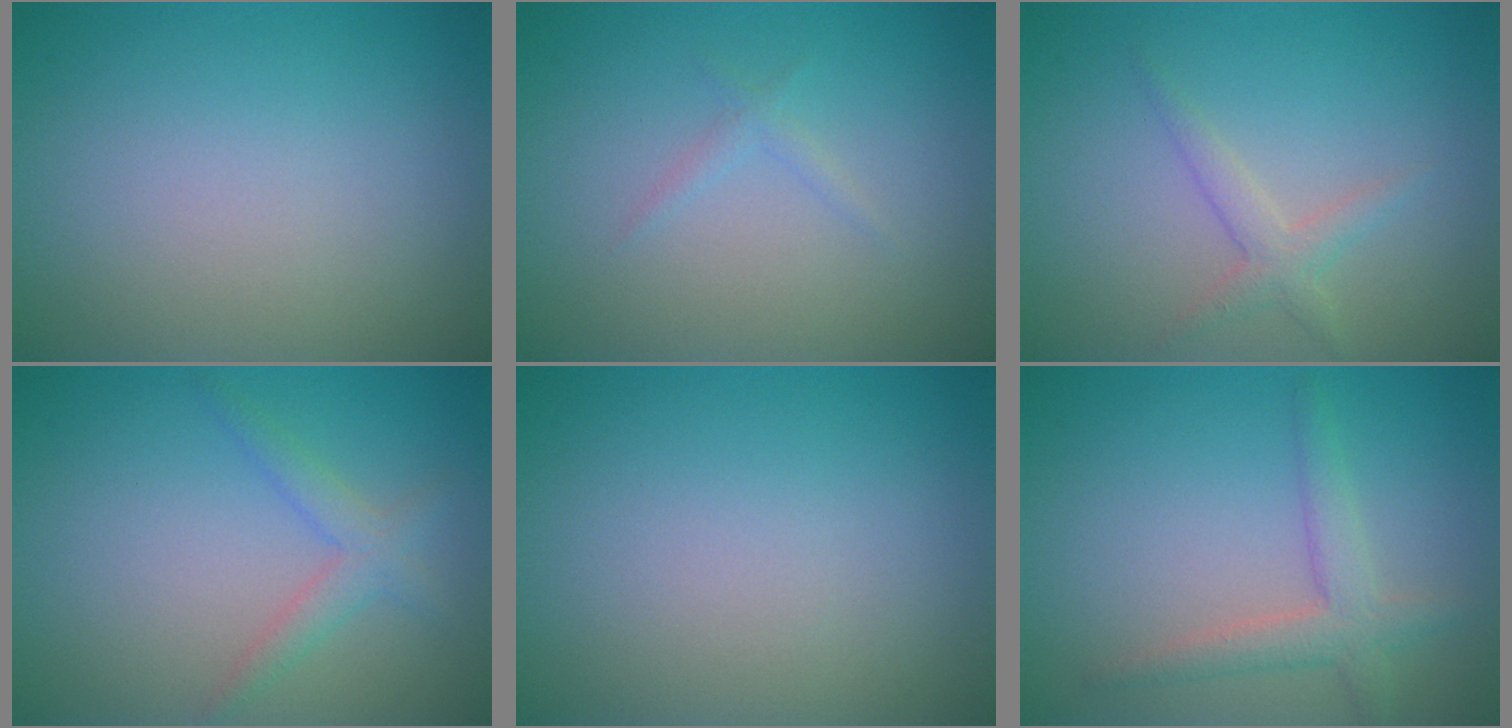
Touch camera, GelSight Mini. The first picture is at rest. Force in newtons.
{"total": 0.9, "press": 0.9, "slide": 0.1}
{"total": 1.8, "press": 1.8, "slide": 0.1}
{"total": 2.1, "press": 2.1, "slide": 0.1}
{"total": 0.0}
{"total": 2.8, "press": 2.8, "slide": 0.2}